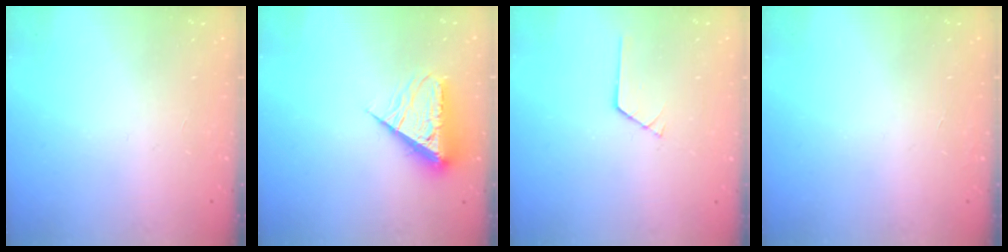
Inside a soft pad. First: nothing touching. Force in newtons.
{"total": 8.5, "press": 8.4, "slide": 1.2}
{"total": 0.7, "press": 0.6, "slide": 0.1}
{"total": 0.0}